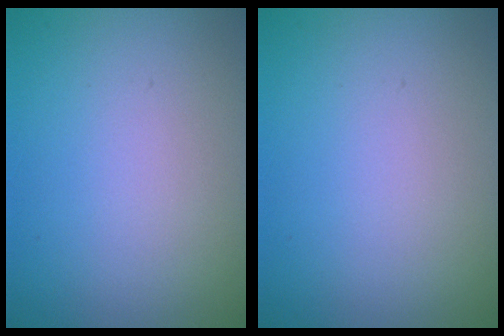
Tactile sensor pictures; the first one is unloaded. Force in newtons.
{"total": 0.0}